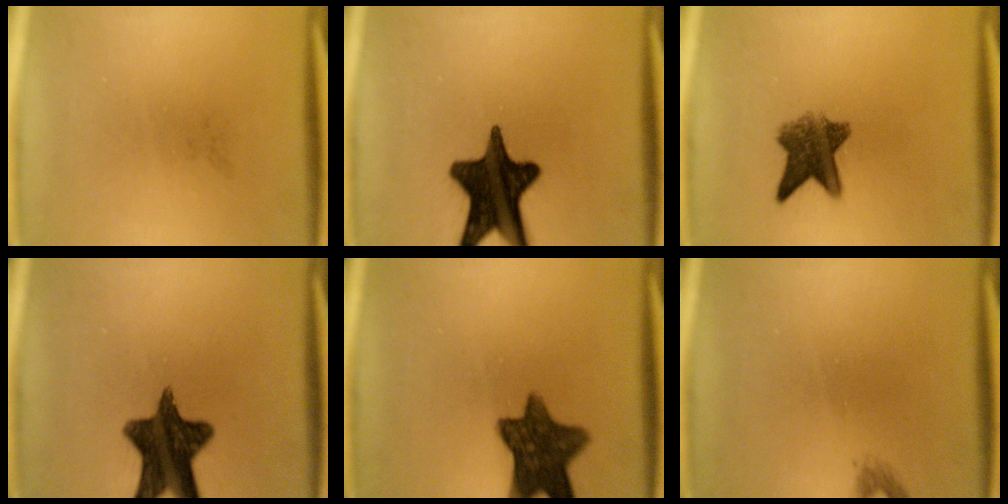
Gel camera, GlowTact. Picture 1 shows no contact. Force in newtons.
{"total": 16.9}
{"total": 7.0}
{"total": 13.2}
{"total": 11.0}
{"total": 0.9}